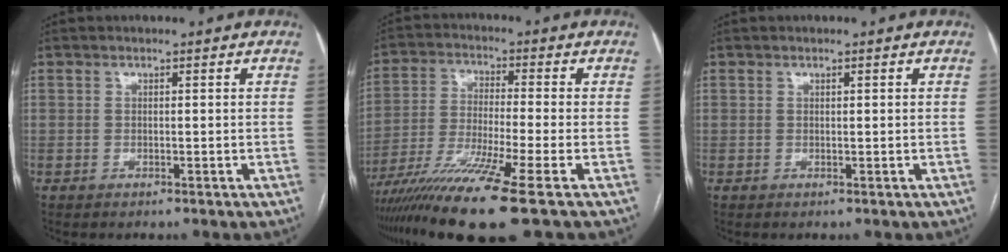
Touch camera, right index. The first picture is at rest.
{"total": 13.1, "force": [-8.6, -1.5, 9.7], "torque": [-0.188, -0.035, -0.155]}
{"total": 0.5, "force": [0.3, 0.1, 0.4], "torque": [-0.006, 0.000, 0.004]}